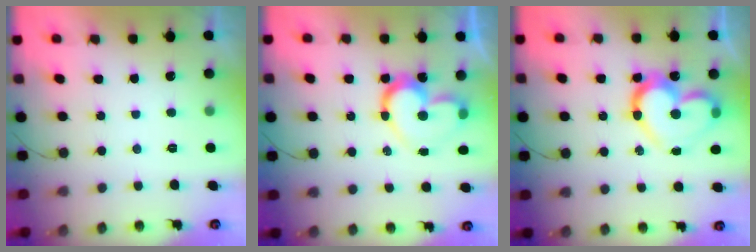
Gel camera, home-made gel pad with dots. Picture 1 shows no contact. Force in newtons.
{"total": 14.7, "press": 14.6, "slide": 1.1}
{"total": 18.4, "press": 18.3, "slide": 1.7}